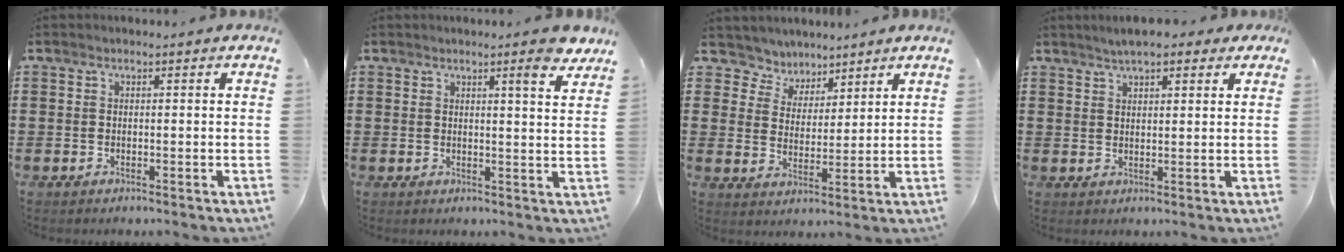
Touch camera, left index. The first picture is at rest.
{"total": 3.9, "force": [3.1, -0.1, 2.3], "torque": [-0.039, -0.015, 0.051]}
{"total": 4.7, "force": [3.9, 2.6, -0.5], "torque": [-0.022, -0.018, 0.068]}
{"total": 3.8, "force": [3.1, 1.1, 1.9], "torque": [-0.045, 0.003, 0.056]}